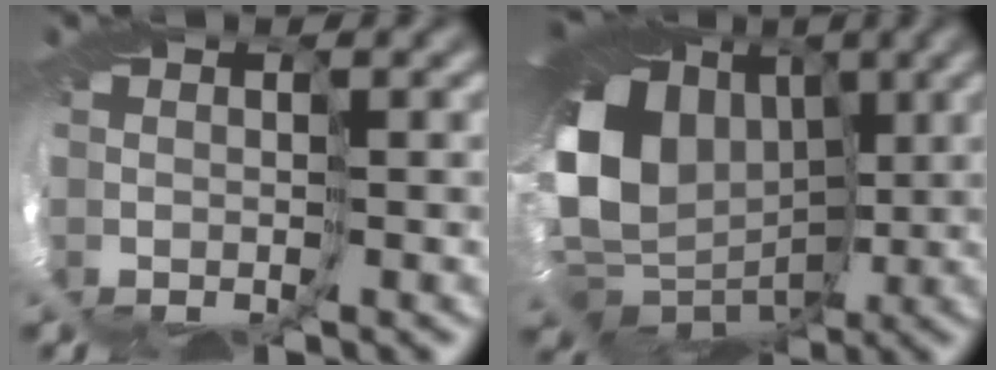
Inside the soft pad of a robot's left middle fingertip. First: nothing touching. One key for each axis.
{"total": 12.5, "fx": 1.4, "fy": 10.4, "fz": 6.8, "tx": -0.135, "ty": 0.008, "tz": 0.034}